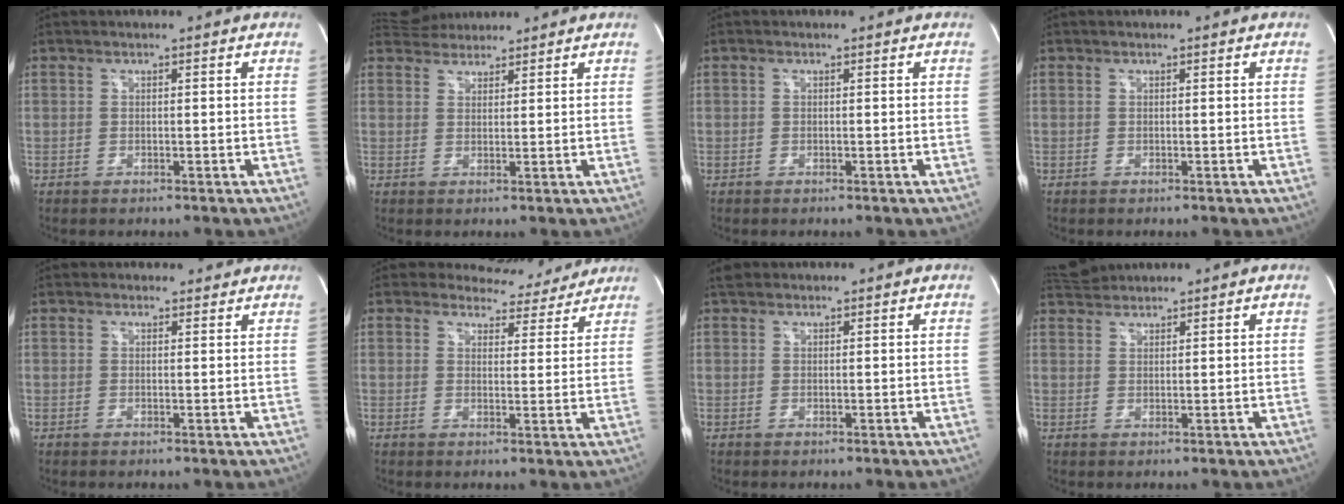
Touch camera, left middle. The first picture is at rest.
{"total": 5.2, "force": [4.8, 1.8, 0.8], "torque": [-0.015, 0.030, 0.081]}
{"total": 0.6, "force": [-0.2, -0.2, -0.5], "torque": [0.012, -0.002, -0.004]}
{"total": 0.0}
{"total": 2.1, "force": [1.8, 1.1, -0.2], "torque": [0.003, 0.009, 0.016]}
{"total": 7.6, "force": [7.0, 2.8, -0.3], "torque": [0.019, -0.002, 0.072]}
{"total": 1.4, "force": [1.1, 0.9, 0.2], "torque": [-0.008, 0.018, 0.017]}
{"total": 3.1, "force": [3.1, 0.4, -0.1], "torque": [-0.010, 0.020, 0.063]}